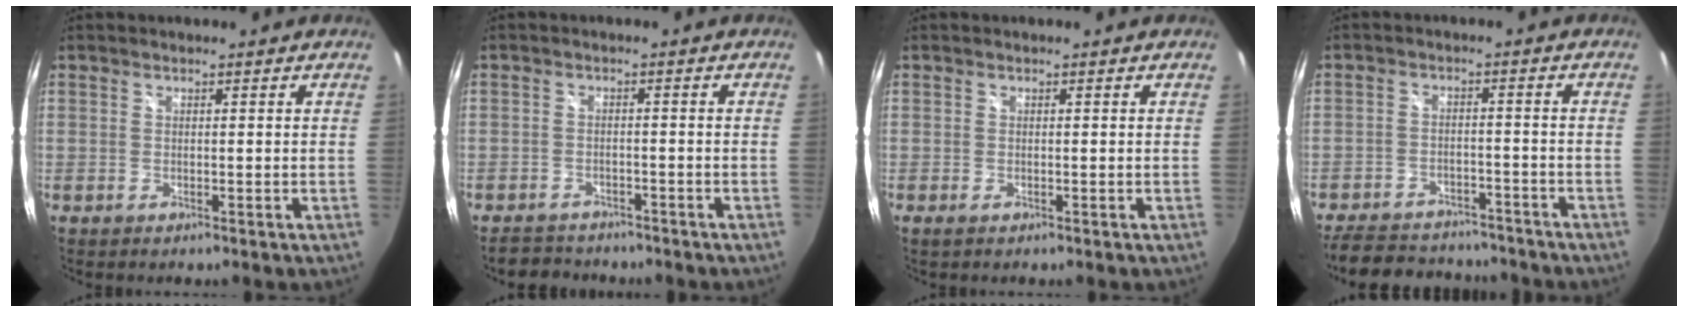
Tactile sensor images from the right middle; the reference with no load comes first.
{"total": 4.8, "force": [-4.3, 2.2, 0.5], "torque": [-0.021, 0.011, -0.066]}
{"total": 0.5, "force": [-0.2, 0.2, 0.4], "torque": [-0.008, -0.002, -0.005]}
{"total": 18.7, "force": [-15.6, 7.6, 7.0], "torque": [-0.163, 0.017, -0.211]}